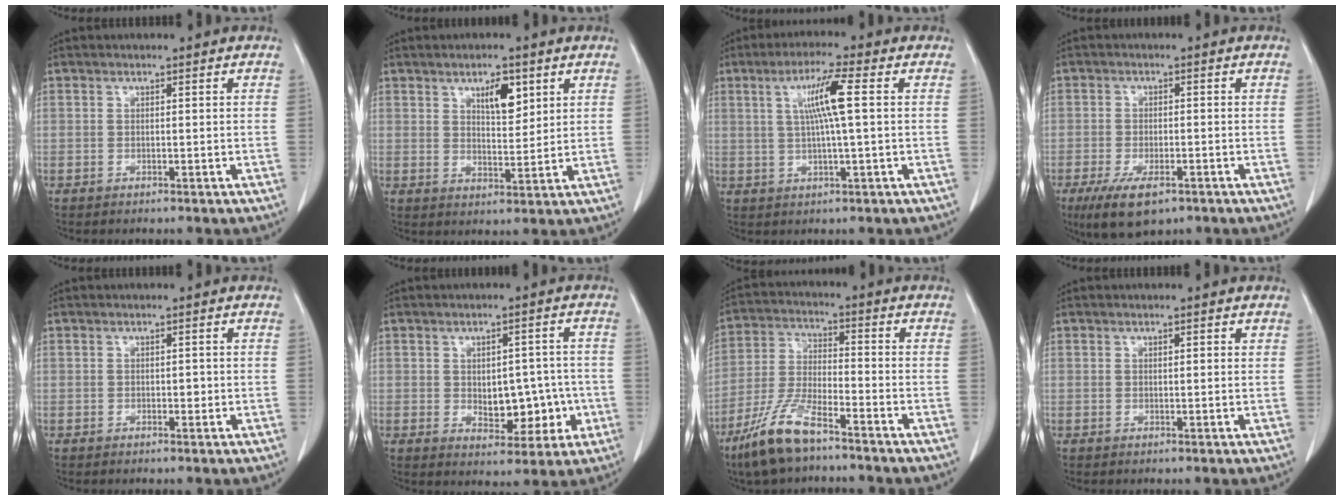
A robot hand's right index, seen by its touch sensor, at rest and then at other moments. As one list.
[{"total": 5.4, "force": [2.8, 2.0, 4.1], "torque": [-0.070, -0.003, 0.048]}, {"total": 7.0, "force": [1.4, -0.4, 6.8], "torque": [-0.127, 0.005, 0.027]}, {"total": 7.2, "force": [-4.4, 2.8, 5.0], "torque": [-0.090, -0.013, -0.069]}, {"total": 0.8, "force": [-0.1, 0.5, 0.6], "torque": [-0.008, 0.001, -0.001]}, {"total": 7.8, "force": [-0.9, 4.6, 6.2], "torque": [-0.072, 0.012, 0.001]}, {"total": 10.2, "force": [-7.3, 2.1, 6.9], "torque": [-0.150, -0.018, -0.144]}, {"total": 0.8, "force": [0.4, 0.2, 0.6], "torque": [-0.014, -0.001, 0.004]}]